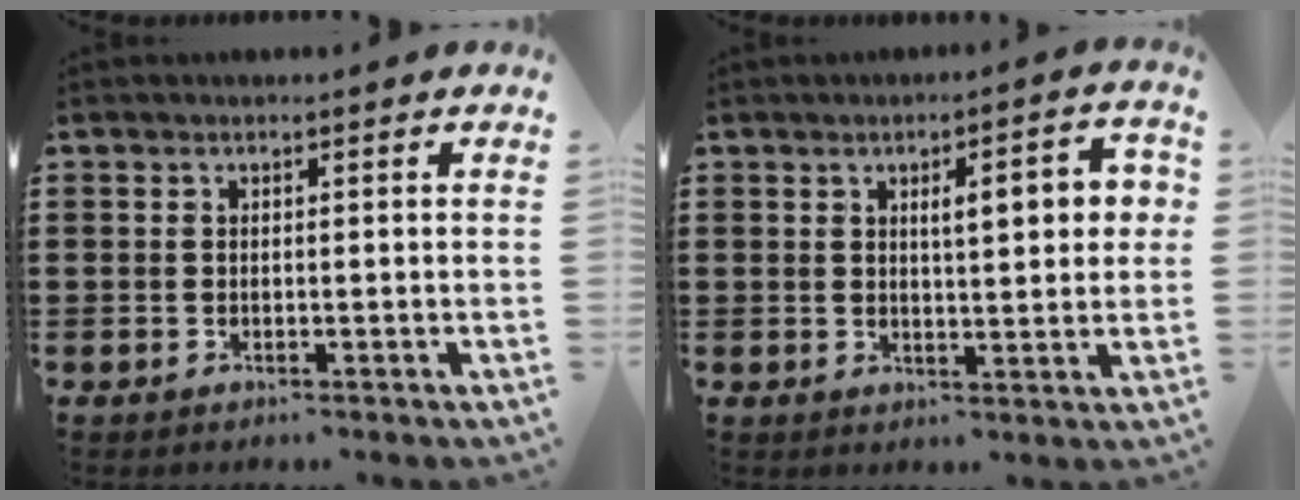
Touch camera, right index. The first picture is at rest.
{"total": 5.6, "force": [1.4, 1.5, 5.2], "torque": [-0.085, -0.001, 0.017]}